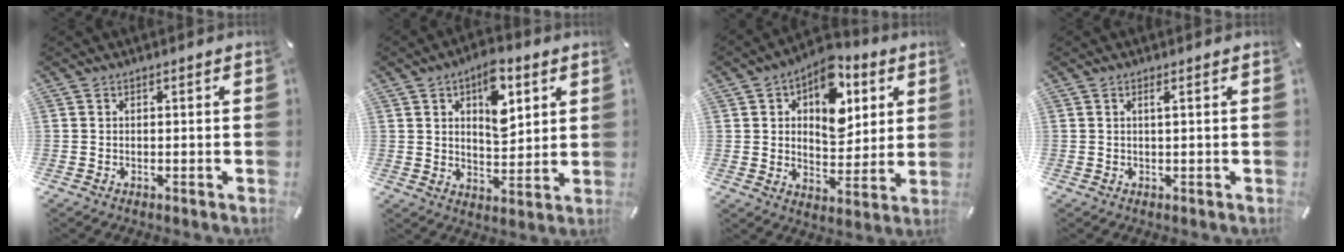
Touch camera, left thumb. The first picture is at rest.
{"total": 10.8, "force": [5.0, 6.3, 7.3], "torque": [-0.091, -0.021, 0.081]}
{"total": 13.4, "force": [5.3, 9.1, 8.3], "torque": [-0.115, -0.022, 0.092]}
{"total": 1.3, "force": [0.4, 0.1, 1.3], "torque": [-0.025, 0.000, 0.006]}